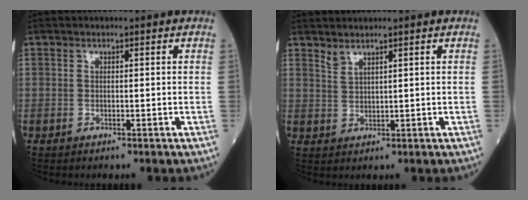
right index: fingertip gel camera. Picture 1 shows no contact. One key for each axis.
{"total": 1.7, "fx": 1.6, "fy": 0.0, "fz": 0.7, "tx": -0.014, "ty": -0.005, "tz": 0.035}